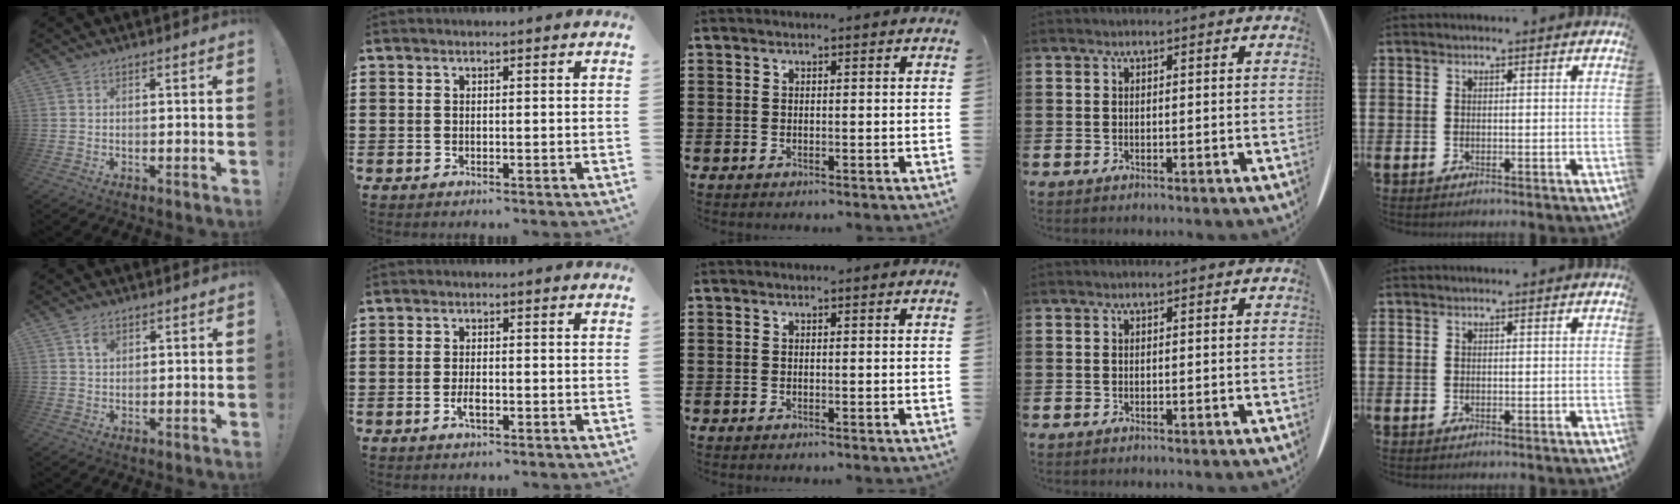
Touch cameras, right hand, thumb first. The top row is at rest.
{"thumb": {"total": 3.0, "force": [1.5, 1.9, 1.8], "torque": [-0.017, -0.004, 0.023]}, "index": {"total": 2.2, "force": [-0.8, 0.7, 1.9], "torque": [-0.043, -0.003, -0.017]}}